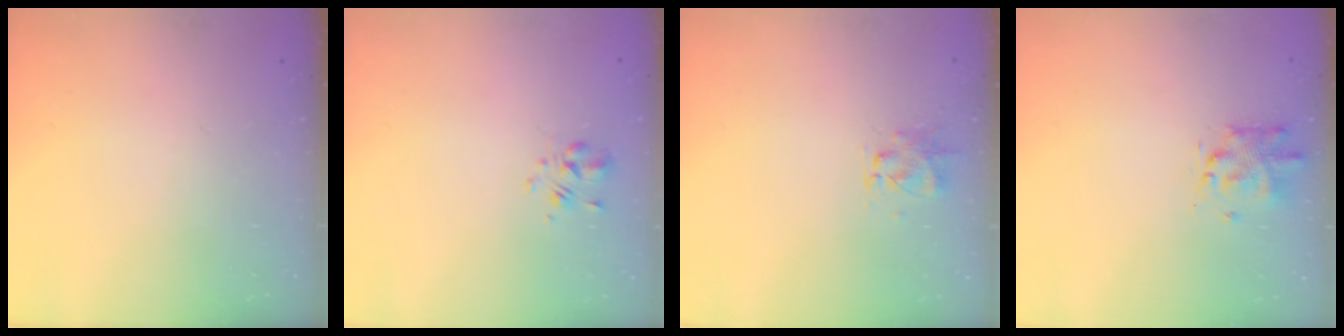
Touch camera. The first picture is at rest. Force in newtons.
{"total": 2.0, "press": 1.9, "slide": 0.7}
{"total": 2.8, "press": 2.6, "slide": 0.8}
{"total": 2.6, "press": 2.5, "slide": 0.9}